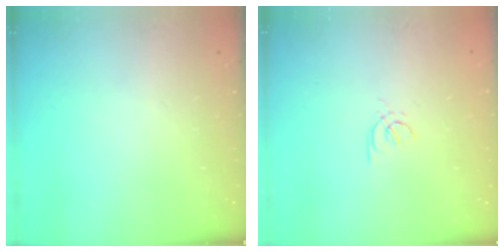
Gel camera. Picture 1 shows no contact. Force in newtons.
{"total": 1.2, "press": 1.2, "slide": 0.4}